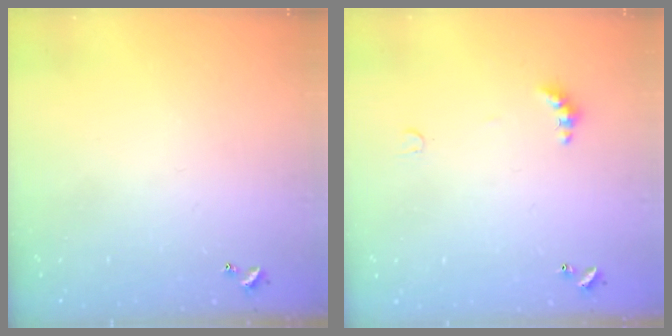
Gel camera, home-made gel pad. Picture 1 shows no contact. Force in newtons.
{"total": 3.4, "press": 3.4, "slide": 0.8}